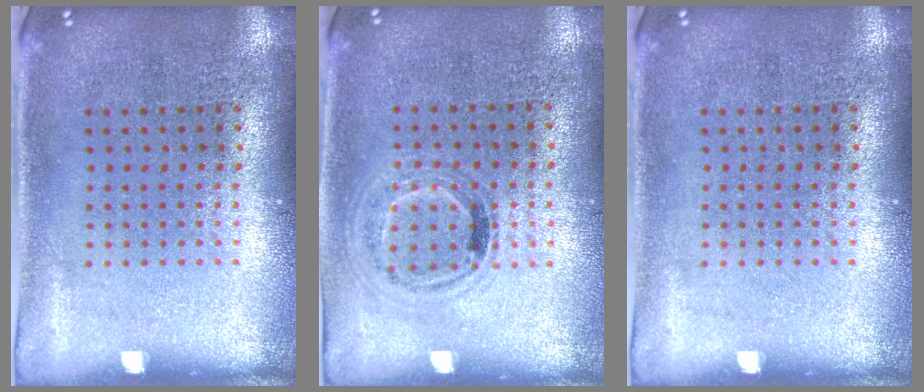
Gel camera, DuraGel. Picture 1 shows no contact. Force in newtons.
{"total": 1.0, "press": 1.0, "slide": 0.3}
{"total": 0.0}